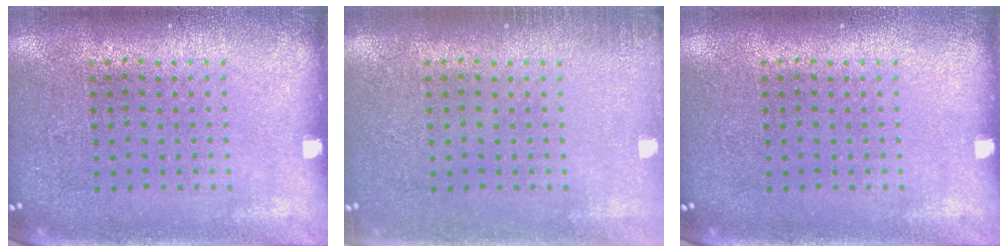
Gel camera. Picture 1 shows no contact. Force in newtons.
{"total": 0.9, "press": 0.9, "slide": 0.2}
{"total": 0.0}